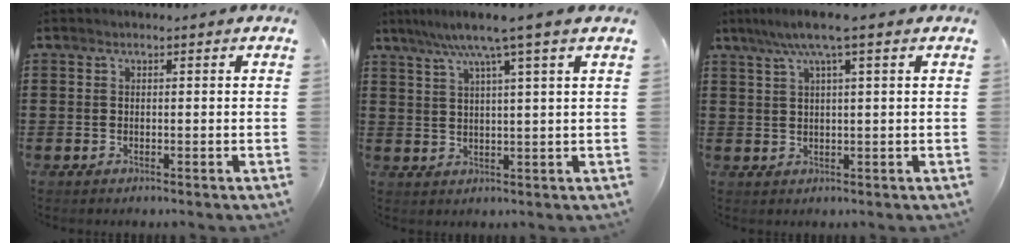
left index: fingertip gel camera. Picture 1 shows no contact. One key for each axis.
{"total": 6.2, "fx": 4.1, "fy": -0.6, "fz": 4.6, "tx": -0.102, "ty": -0.006, "tz": 0.067}
{"total": 5.0, "fx": 2.5, "fy": 0.1, "fz": 4.3, "tx": -0.088, "ty": 0.006, "tz": 0.042}